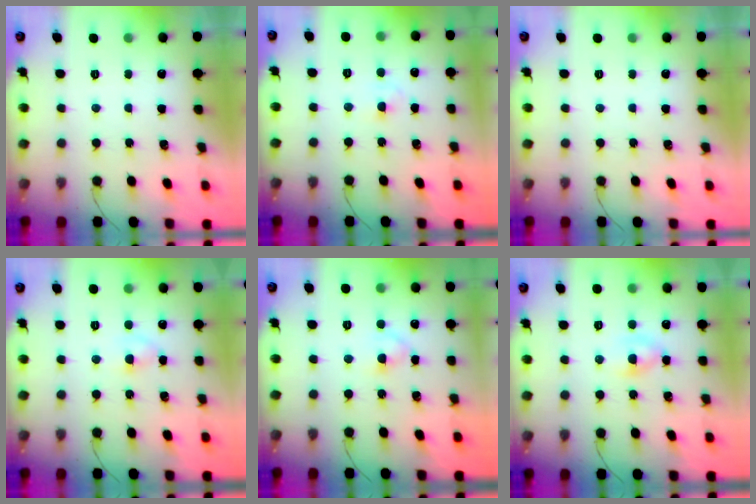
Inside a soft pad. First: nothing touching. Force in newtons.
{"total": 2.4, "press": 2.3, "slide": 0.9}
{"total": 0.0}
{"total": 2.6, "press": 2.4, "slide": 1.0}
{"total": 2.5, "press": 2.2, "slide": 1.1}
{"total": 3.6, "press": 3.4, "slide": 1.2}